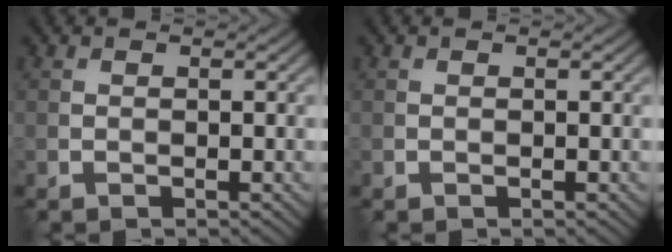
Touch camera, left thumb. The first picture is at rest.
{"total": 0.0}